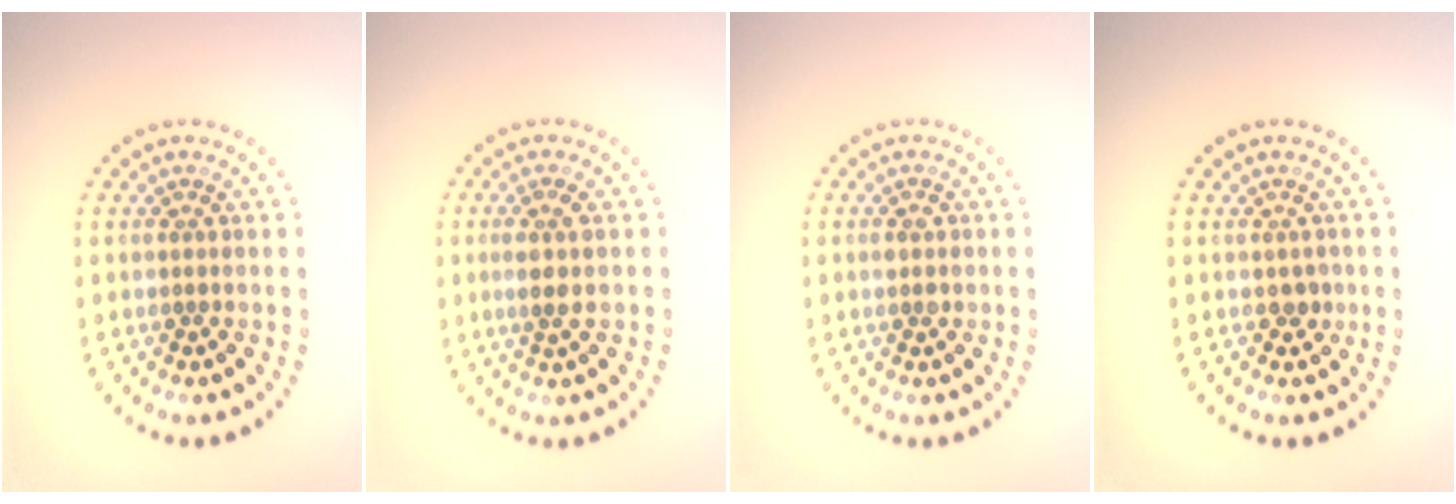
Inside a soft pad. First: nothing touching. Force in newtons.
{"total": 2.2, "press": 1.8, "slide": 1.2}
{"total": 1.4, "press": 1.4, "slide": 0.1}
{"total": 1.0, "press": 1.0, "slide": 0.3}